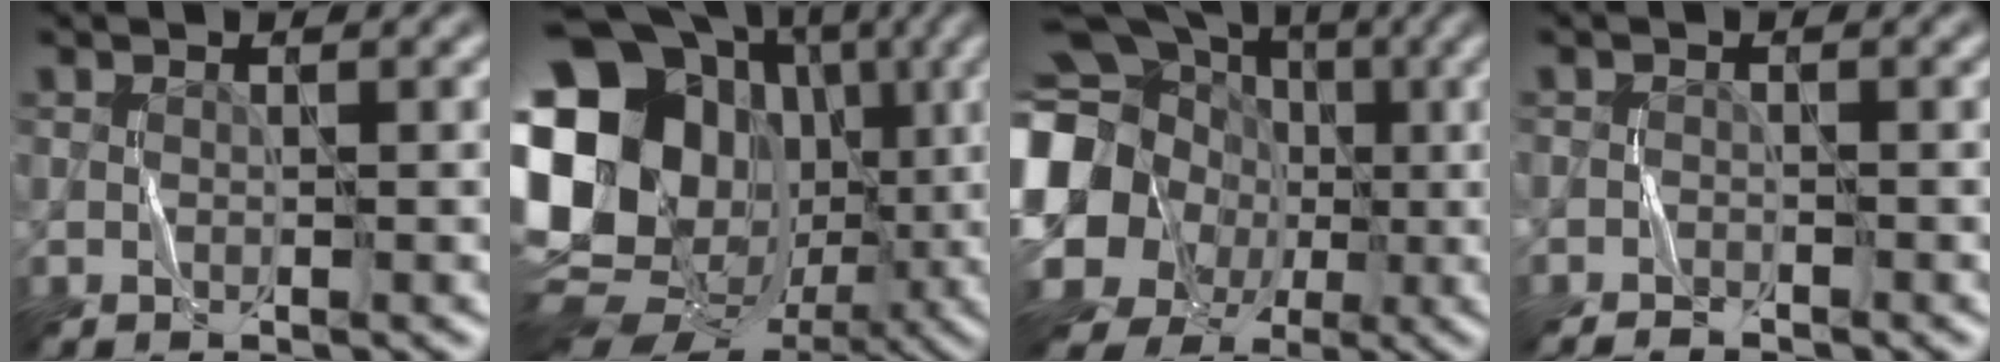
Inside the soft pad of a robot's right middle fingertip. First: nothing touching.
{"total": 24.0, "force": [-0.4, 20.9, 11.9], "torque": [-0.247, 0.033, -0.042]}
{"total": 21.6, "force": [-1.8, 19.0, 10.0], "torque": [-0.218, 0.012, -0.072]}
{"total": 1.4, "force": [-1.3, 0.4, 0.3], "torque": [-0.005, 0.000, -0.027]}